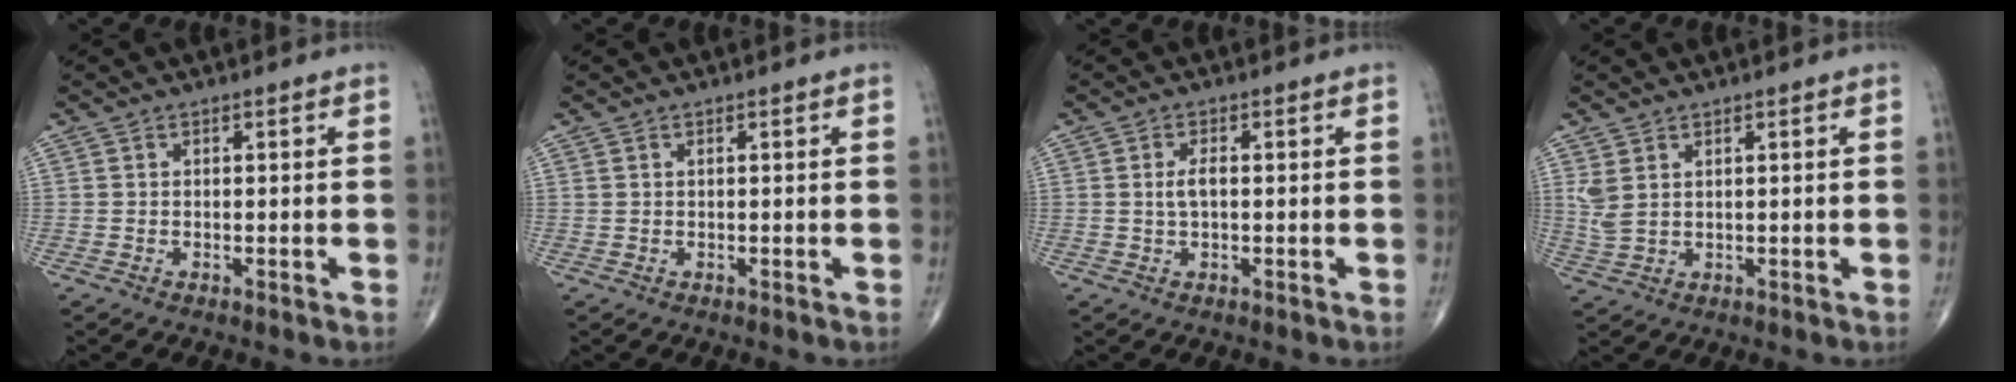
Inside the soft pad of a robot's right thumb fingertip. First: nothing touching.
{"total": 0.0}
{"total": 2.4, "force": [0.1, 1.0, 2.2], "torque": [-0.045, 0.001, 0.000]}
{"total": 3.5, "force": [1.6, 1.7, 2.6], "torque": [-0.064, -0.001, 0.043]}